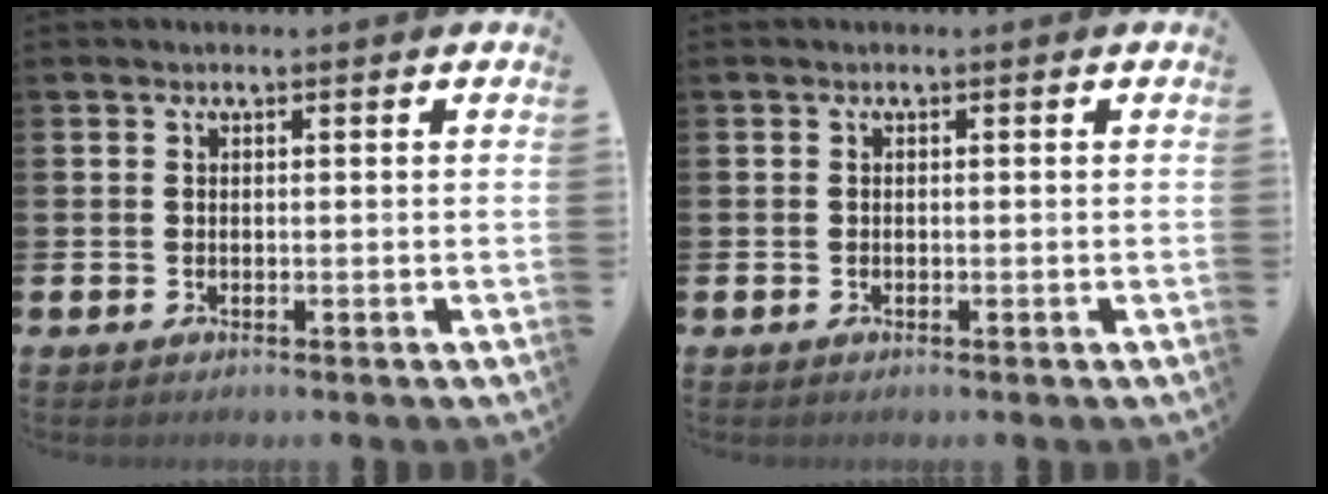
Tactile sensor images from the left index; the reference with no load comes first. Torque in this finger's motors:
{"motor_torque": [-0.11, 0.14, -0.01, -0.01]}